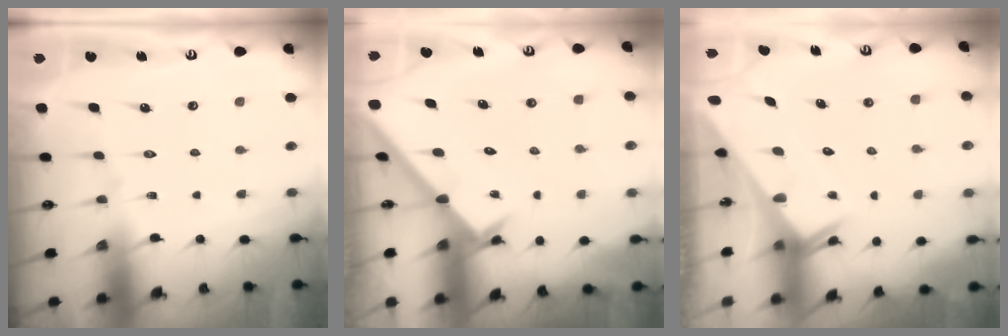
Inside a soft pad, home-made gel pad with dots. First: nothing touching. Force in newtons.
{"total": 2.1, "press": 2.1, "slide": 0.2}
{"total": 2.4, "press": 2.4, "slide": 0.2}